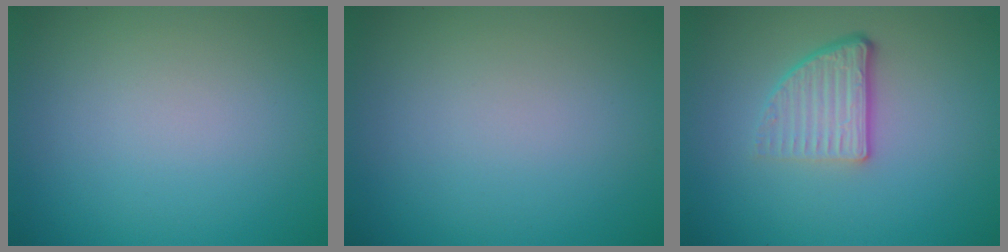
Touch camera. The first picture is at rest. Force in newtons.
{"total": 0.0}
{"total": 3.9, "press": 2.5, "slide": 2.9}